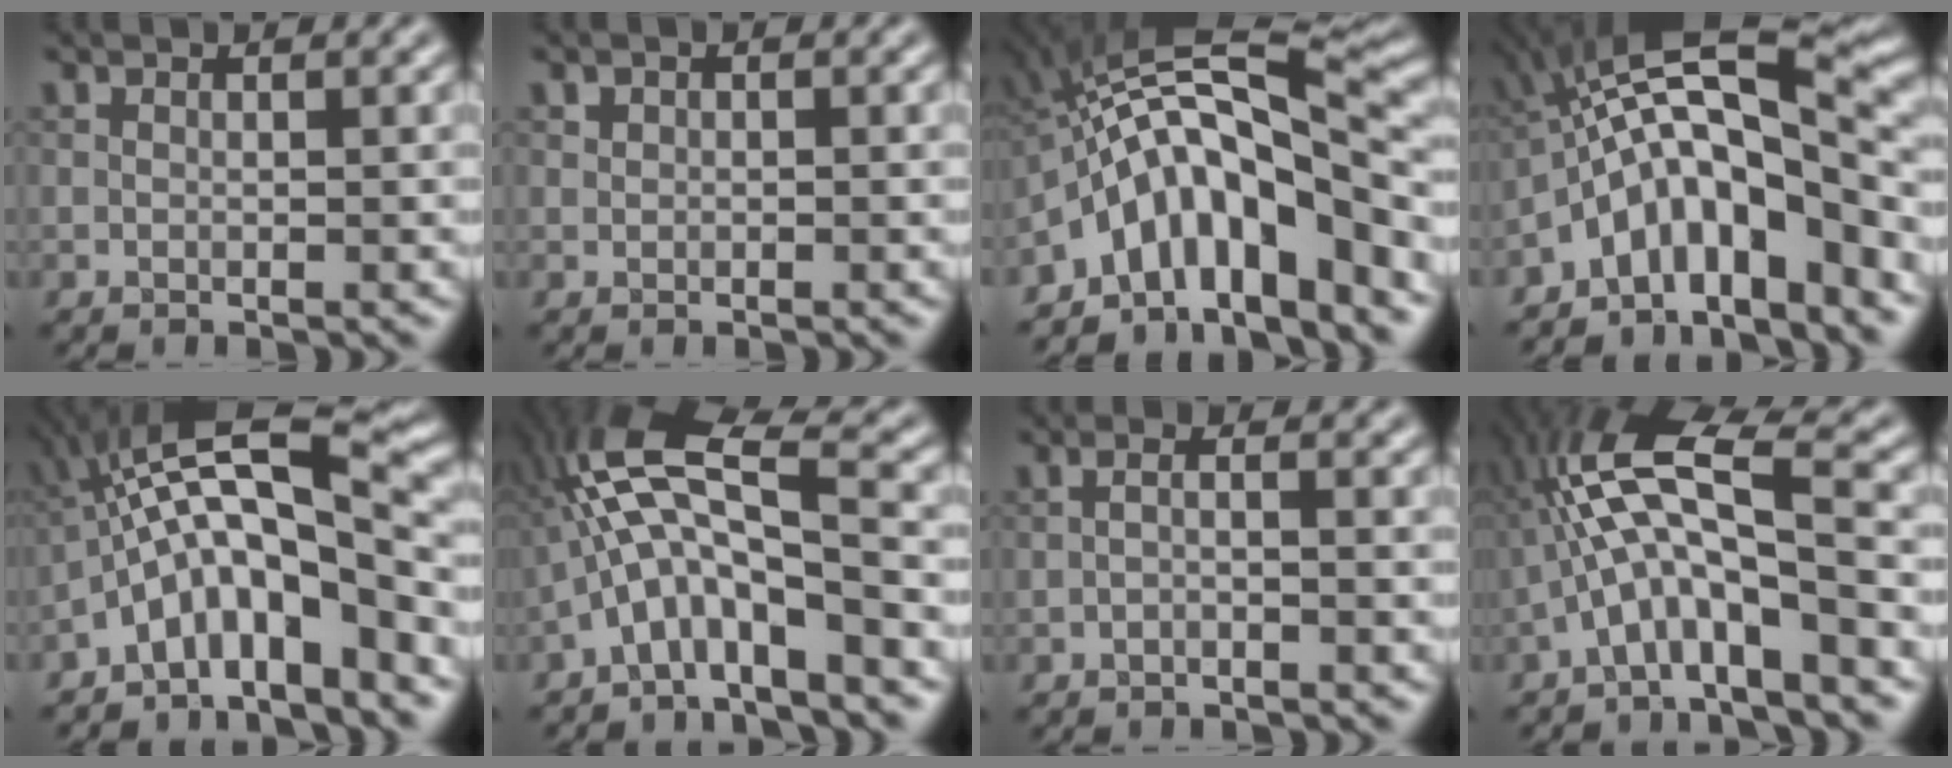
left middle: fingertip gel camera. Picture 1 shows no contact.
{"total": 0.6, "force": [0.2, 0.5, 0.1], "torque": [0.000, -0.003, 0.000]}
{"total": 12.8, "force": [-4.7, 4.3, 11.1], "torque": [-0.166, 0.024, -0.079]}
{"total": 11.6, "force": [-4.3, 3.9, 10.0], "torque": [-0.144, 0.028, -0.076]}
{"total": 10.7, "force": [-3.6, 3.1, 9.6], "torque": [-0.147, 0.030, -0.066]}
{"total": 8.9, "force": [-2.5, 2.4, 8.2], "torque": [-0.158, 0.028, -0.055]}
{"total": 1.1, "force": [-0.8, 0.1, 0.8], "torque": [-0.019, 0.005, -0.018]}
{"total": 8.8, "force": [-2.1, 2.2, 8.3], "torque": [-0.162, 0.027, -0.047]}